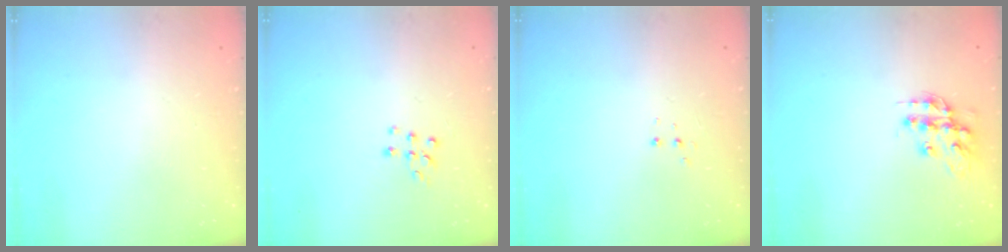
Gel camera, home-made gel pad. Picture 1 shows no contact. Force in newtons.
{"total": 5.6, "press": 5.6, "slide": 0.8}
{"total": 2.7, "press": 2.7, "slide": 0.5}
{"total": 12.5, "press": 12.5, "slide": 0.9}